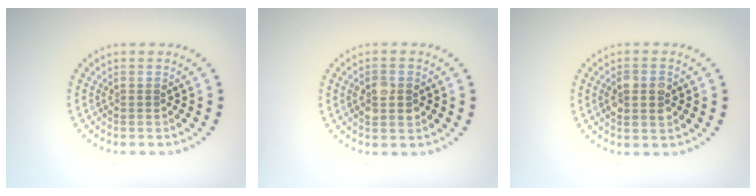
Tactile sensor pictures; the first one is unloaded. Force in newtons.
{"total": 2.8, "press": 2.8, "slide": 0.2}
{"total": 2.6, "press": 2.6, "slide": 0.3}